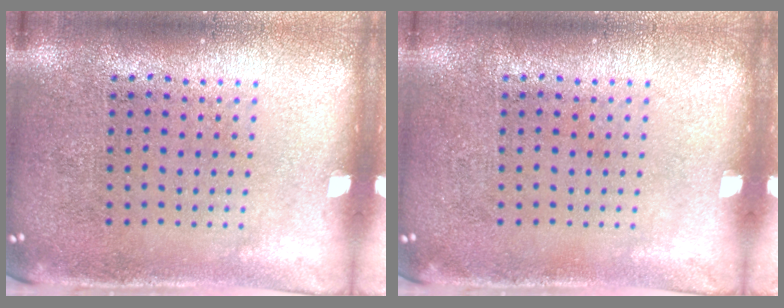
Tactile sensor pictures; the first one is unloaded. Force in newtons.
{"total": 0.0}